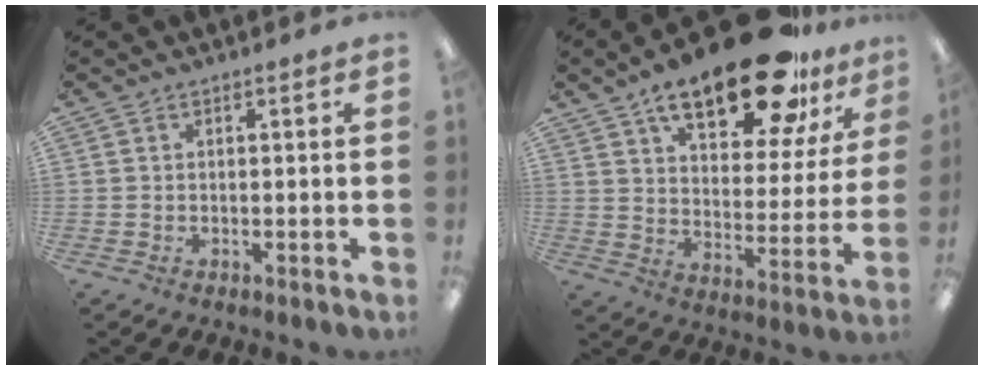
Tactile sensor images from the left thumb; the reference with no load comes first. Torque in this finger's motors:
{"motor_torque": [0.45, 0.88, 1.39, -1.39, 0.12]}